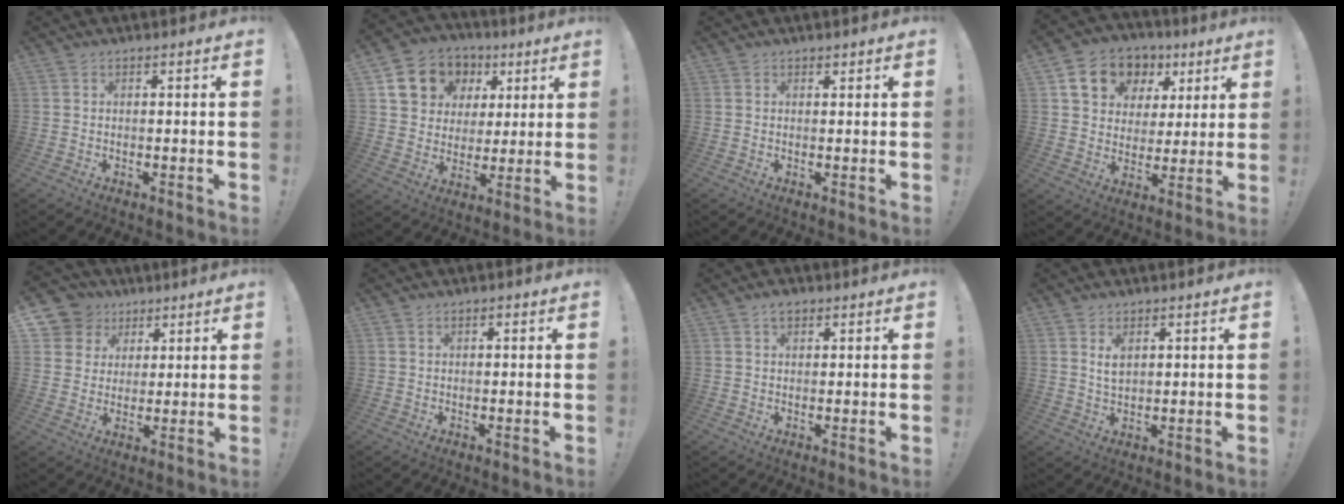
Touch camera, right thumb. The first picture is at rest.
{"total": 13.1, "force": [5.6, 10.9, 4.7], "torque": [-0.074, -0.021, 0.120]}
{"total": 0.7, "force": [0.5, 0.4, 0.2], "torque": [-0.003, -0.001, 0.010]}
{"total": 14.0, "force": [6.7, 10.8, 5.7], "torque": [-0.089, -0.024, 0.134]}
{"total": 9.0, "force": [3.9, 8.0, 1.6], "torque": [-0.031, -0.021, 0.082]}
{"total": 0.8, "force": [0.3, 0.5, 0.5], "torque": [-0.018, 0.007, 0.006]}
{"total": 2.8, "force": [1.7, 1.6, 1.6], "torque": [-0.021, -0.004, 0.029]}
{"total": 4.1, "force": [1.8, 2.3, 2.9], "torque": [-0.039, -0.007, 0.029]}